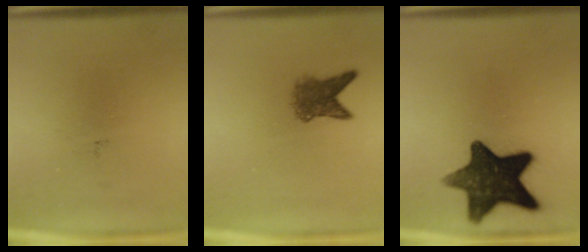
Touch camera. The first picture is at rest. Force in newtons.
{"total": 4.2}
{"total": 13.9}